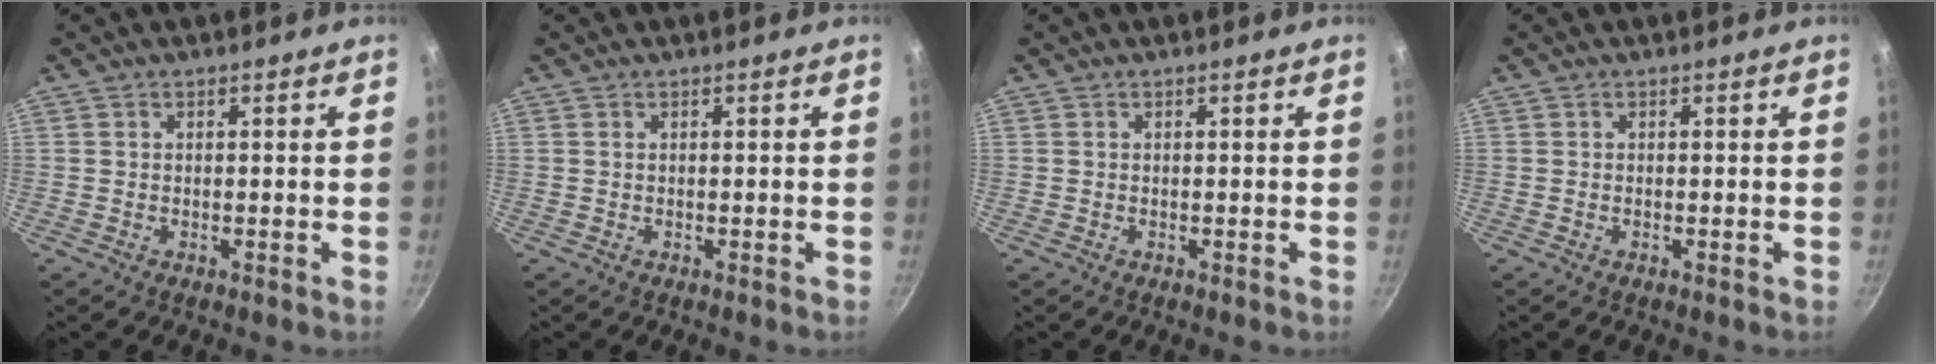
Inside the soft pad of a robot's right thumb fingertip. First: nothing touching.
{"total": 0.0}
{"total": 0.0}
{"total": 0.0}